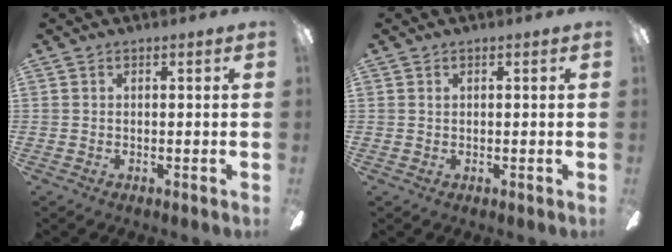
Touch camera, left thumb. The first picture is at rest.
{"total": 0.7, "force": [0.2, 0.5, 0.5], "torque": [-0.010, 0.005, 0.002]}